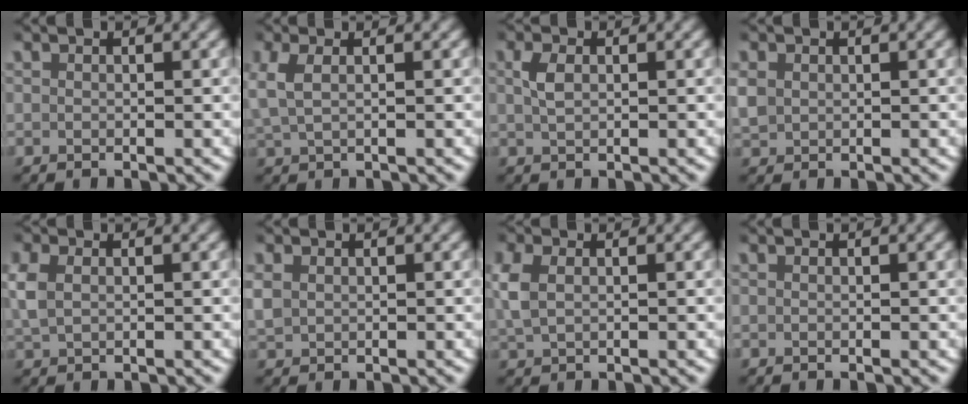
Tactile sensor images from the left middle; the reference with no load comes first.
{"total": 3.2, "force": [0.7, 2.0, 2.5], "torque": [-0.064, 0.004, 0.013]}
{"total": 1.5, "force": [0.3, 0.8, 1.2], "torque": [-0.028, -0.001, 0.008]}
{"total": 2.5, "force": [0.4, 2.2, 1.1], "torque": [-0.045, -0.005, 0.012]}
{"total": 2.8, "force": [0.6, 2.0, 1.8], "torque": [-0.061, -0.004, 0.018]}
{"total": 2.1, "force": [0.4, 1.8, 1.0], "torque": [-0.038, -0.003, 0.014]}
{"total": 3.1, "force": [0.7, 2.2, 2.1], "torque": [-0.070, -0.004, 0.019]}
{"total": 0.0}